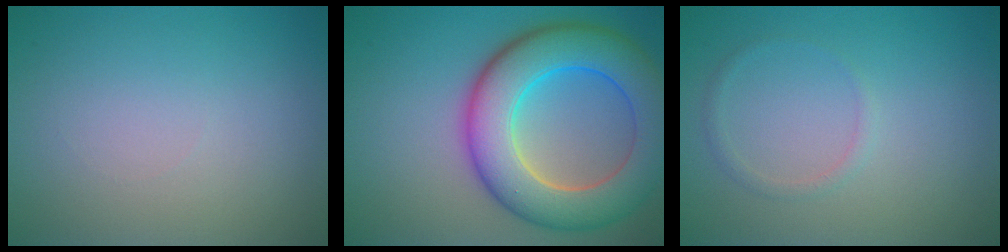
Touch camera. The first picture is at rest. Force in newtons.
{"total": 10.2, "press": 10.2, "slide": 0.4}
{"total": 0.9, "press": 0.9, "slide": 0.1}